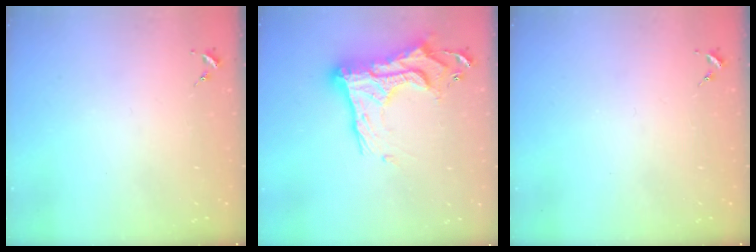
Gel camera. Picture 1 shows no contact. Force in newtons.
{"total": 24.9, "press": 24.8, "slide": 1.8}
{"total": 0.0}